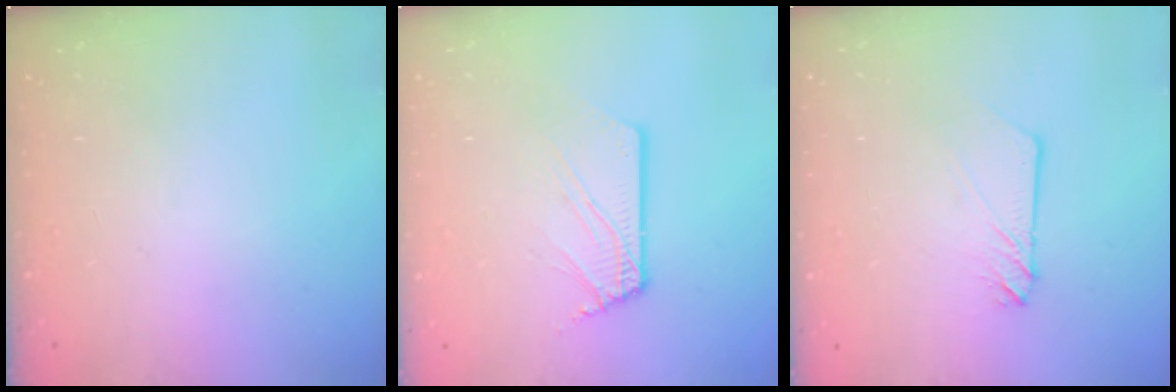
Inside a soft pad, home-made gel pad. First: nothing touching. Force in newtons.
{"total": 2.5, "press": 2.5, "slide": 0.3}
{"total": 3.3, "press": 3.2, "slide": 0.5}